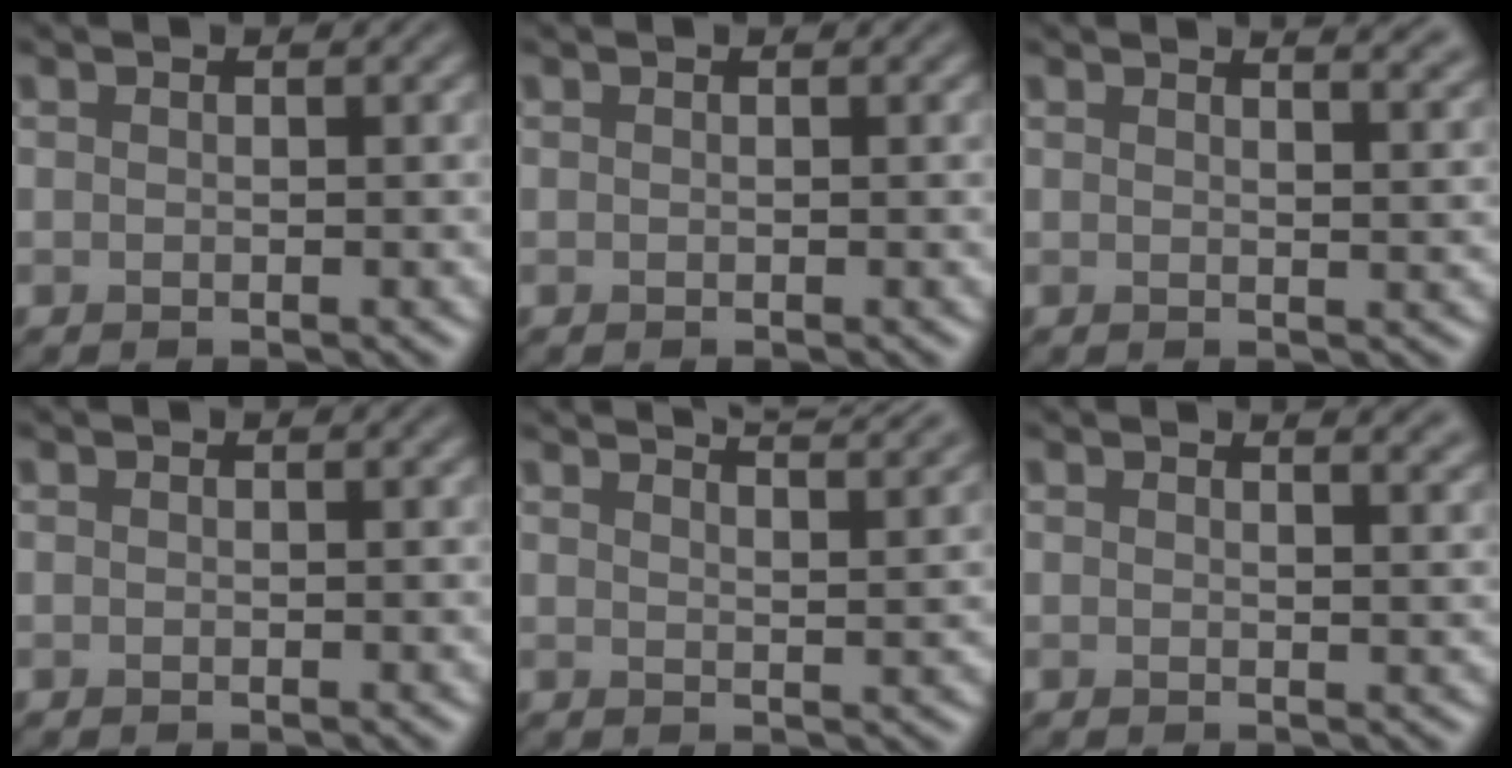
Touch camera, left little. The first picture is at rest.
{"total": 0.0}
{"total": 4.8, "force": [3.6, 1.8, 2.6], "torque": [-0.001, 0.029, 0.014]}
{"total": 0.0}
{"total": 7.1, "force": [5.8, 1.9, 3.5], "torque": [-0.020, 0.038, 0.038]}
{"total": 3.5, "force": [2.7, 1.4, 1.9], "torque": [0.002, 0.017, 0.017]}